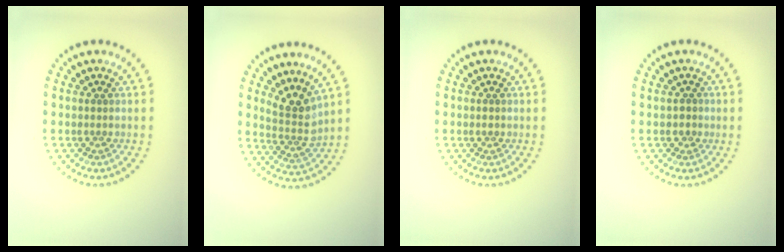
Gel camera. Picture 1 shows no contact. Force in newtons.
{"total": 3.2, "press": 2.3, "slide": 2.3}
{"total": 0.8, "press": 0.8, "slide": 0.0}
{"total": 0.6, "press": 0.4, "slide": 0.4}